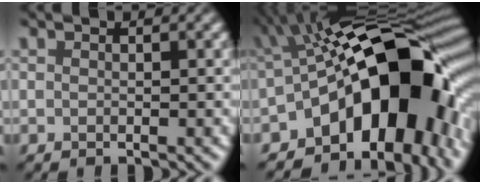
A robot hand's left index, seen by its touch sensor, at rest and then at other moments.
{"total": 16.5, "force": [-4.3, 8.4, 13.5], "torque": [-0.142, 0.020, -0.085]}